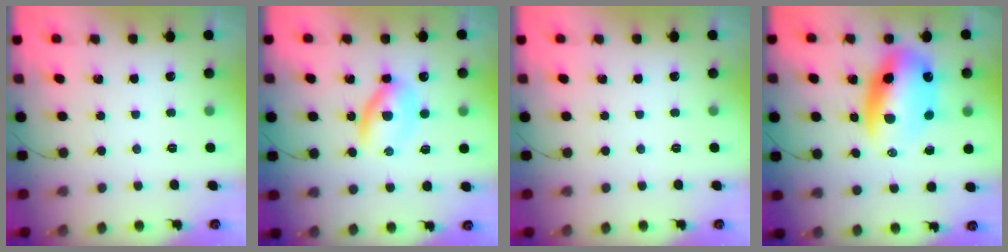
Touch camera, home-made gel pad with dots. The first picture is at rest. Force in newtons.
{"total": 5.1, "press": 5.1, "slide": 0.4}
{"total": 0.0}
{"total": 13.9, "press": 13.6, "slide": 3.2}